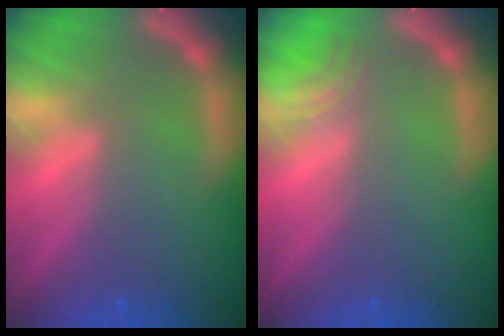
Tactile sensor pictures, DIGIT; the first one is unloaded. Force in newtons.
{"total": 2.0}